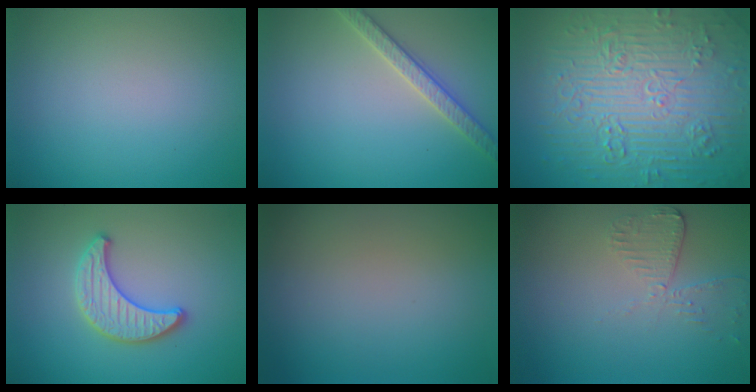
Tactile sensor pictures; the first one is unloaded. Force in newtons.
{"total": 2.7, "press": 2.7, "slide": 0.1}
{"total": 11.7, "press": 7.7, "slide": 8.8}
{"total": 2.7, "press": 2.7, "slide": 0.1}
{"total": 0.0}
{"total": 2.6, "press": 2.3, "slide": 1.2}